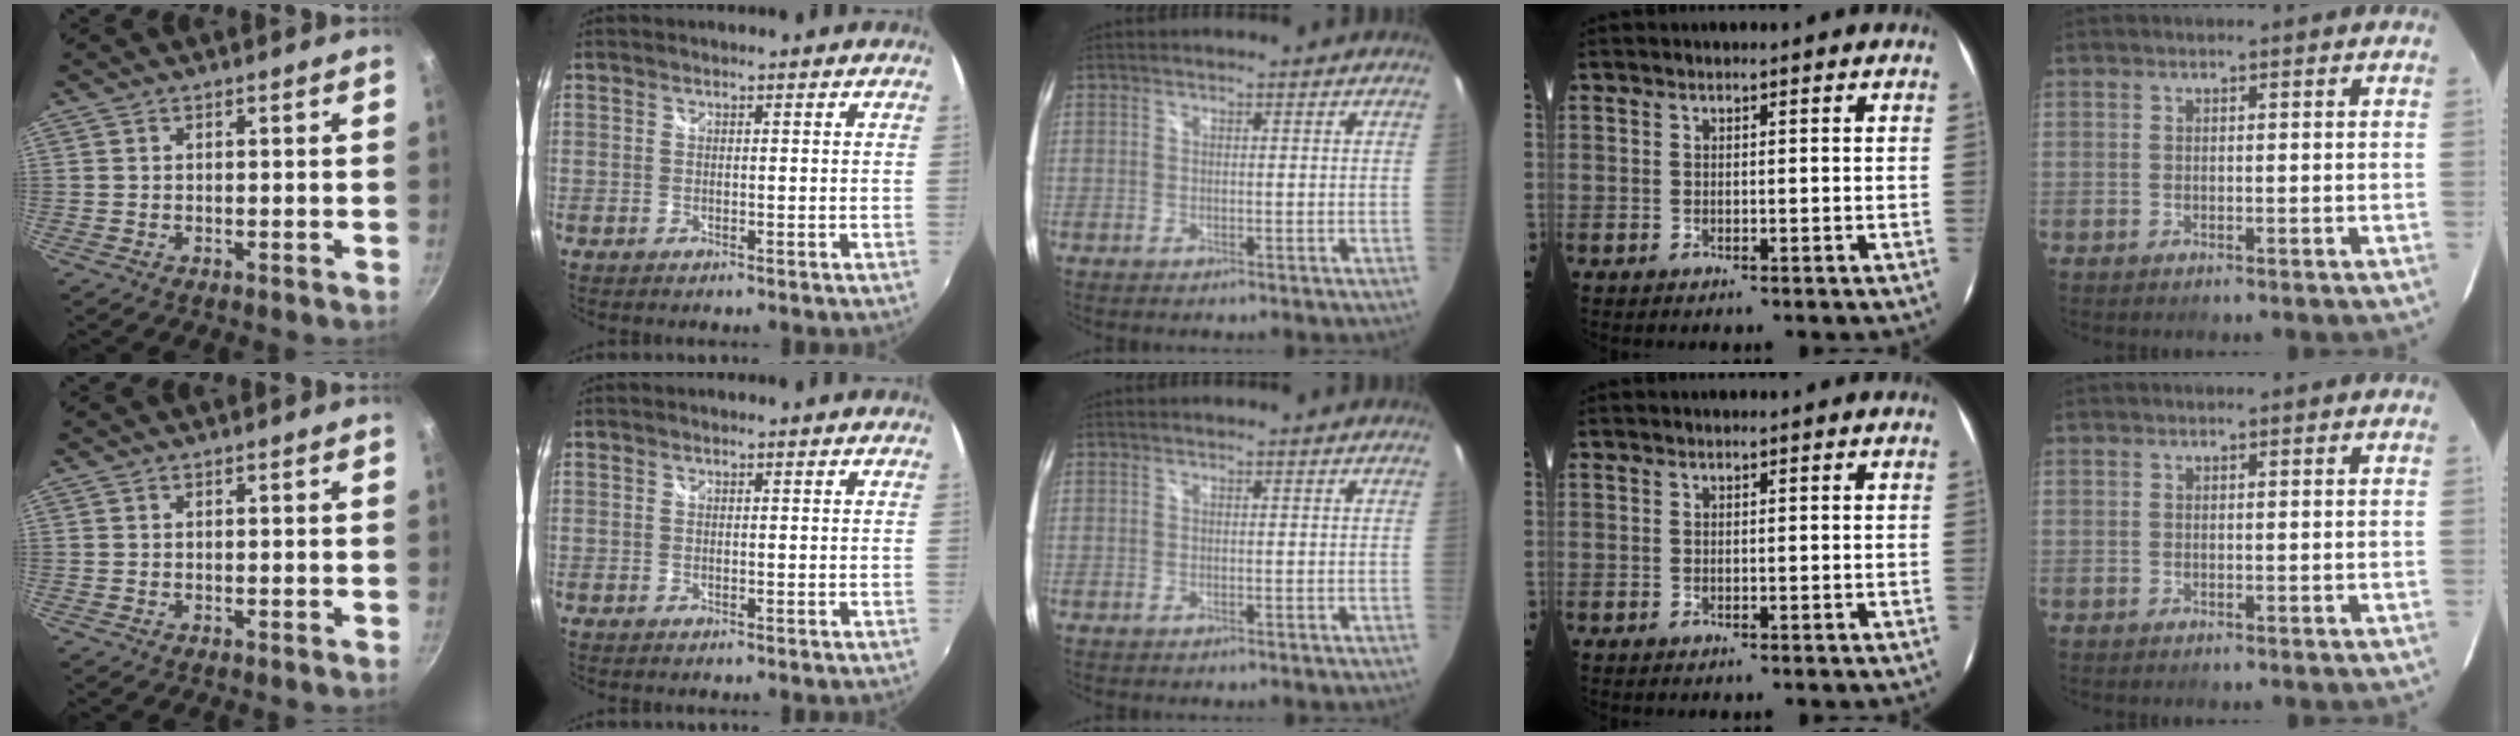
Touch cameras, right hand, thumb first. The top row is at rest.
{}